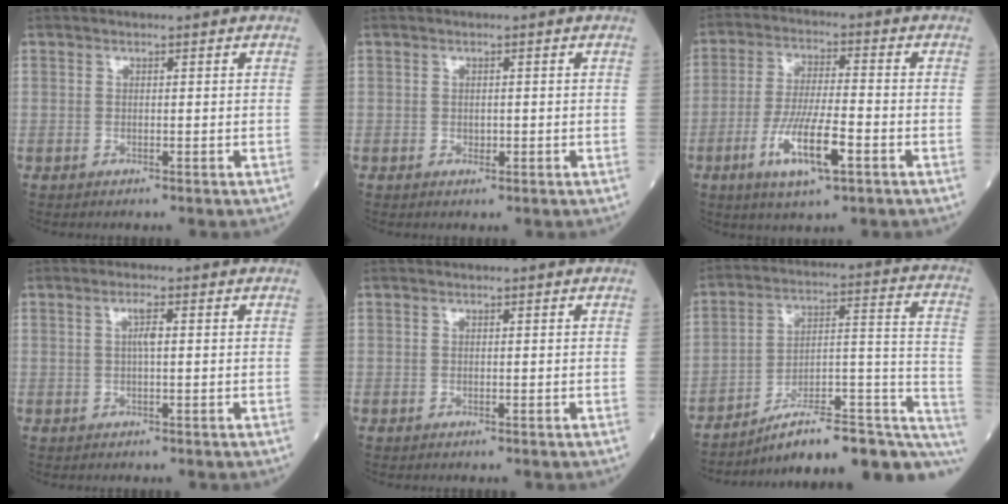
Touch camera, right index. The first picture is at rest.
{"total": 0.9, "force": [-0.2, 0.5, 0.7], "torque": [-0.010, -0.001, -0.002]}
{"total": 10.5, "force": [-4.2, 1.5, 9.5], "torque": [-0.187, -0.014, -0.076]}
{"total": 2.1, "force": [0.4, 0.0, 2.1], "torque": [-0.039, 0.002, 0.005]}
{"total": 0.0}
{"total": 21.3, "force": [-15.7, 4.3, 13.7], "torque": [-0.119, 0.050, -0.223]}